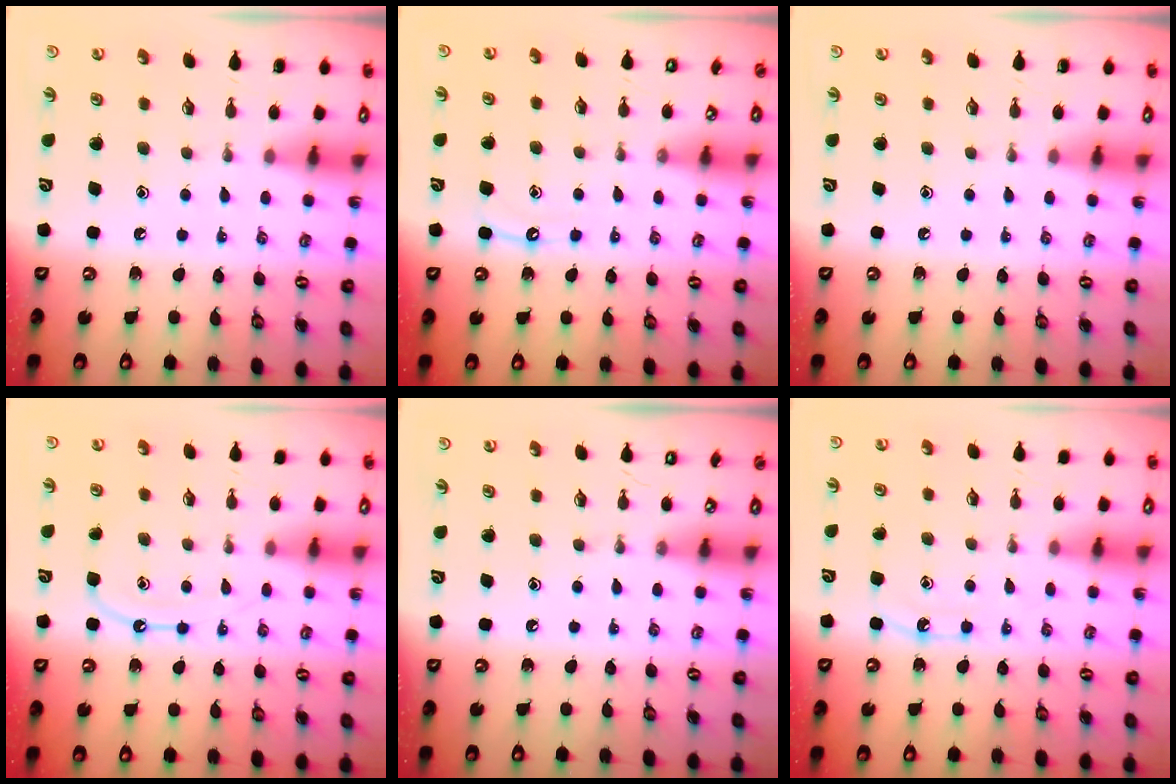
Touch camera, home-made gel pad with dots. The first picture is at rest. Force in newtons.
{"total": 5.9, "press": 5.9, "slide": 0.6}
{"total": 0.0}
{"total": 8.5, "press": 8.5, "slide": 0.9}
{"total": 0.0}
{"total": 6.8, "press": 6.7, "slide": 0.8}